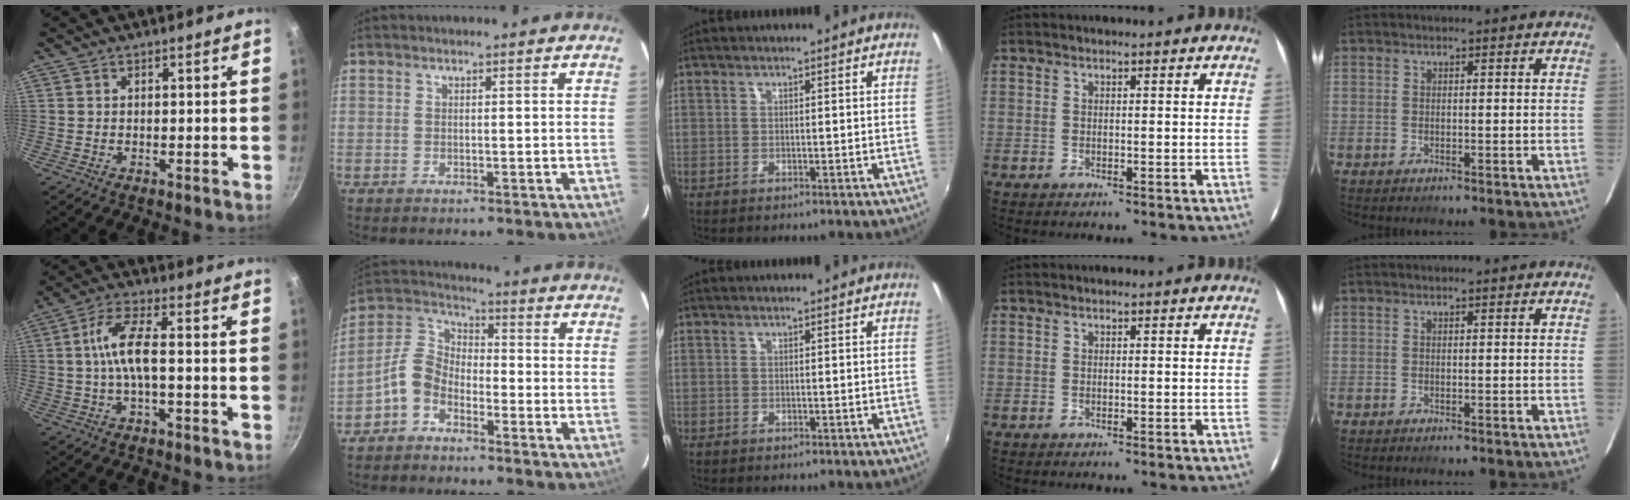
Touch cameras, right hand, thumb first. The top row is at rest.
{"thumb": {"total": 7.6, "force": [-0.5, 2.3, 7.3], "torque": [-0.152, 0.021, -0.018]}, "index": {"total": 7.0, "force": [-4.3, 4.2, 3.6], "torque": [-0.077, 0.022, -0.094]}}